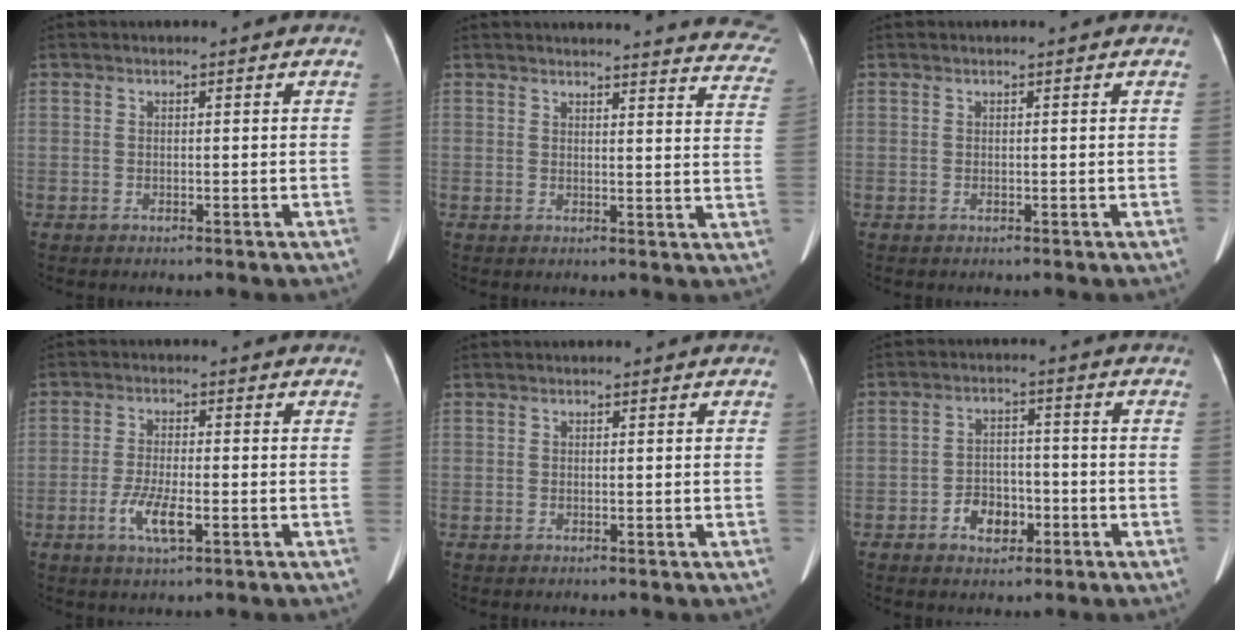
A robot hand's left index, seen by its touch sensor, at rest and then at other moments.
{"total": 20.5, "force": [19.8, 2.1, 4.6], "torque": [-0.035, -0.100, 0.197]}
{"total": 0.0}
{"total": 5.2, "force": [-2.2, 1.1, 4.5], "torque": [-0.096, -0.008, -0.037]}
{"total": 0.0}
{"total": 5.2, "force": [-2.6, 3.5, 2.9], "torque": [-0.053, 0.012, -0.037]}